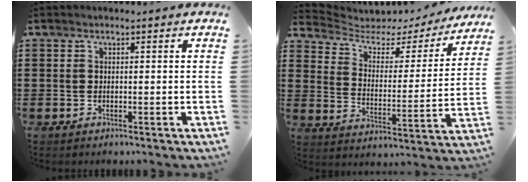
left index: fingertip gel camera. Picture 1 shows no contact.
{"total": 3.7, "force": [2.7, 2.1, 1.5], "torque": [-0.051, -0.020, 0.037]}